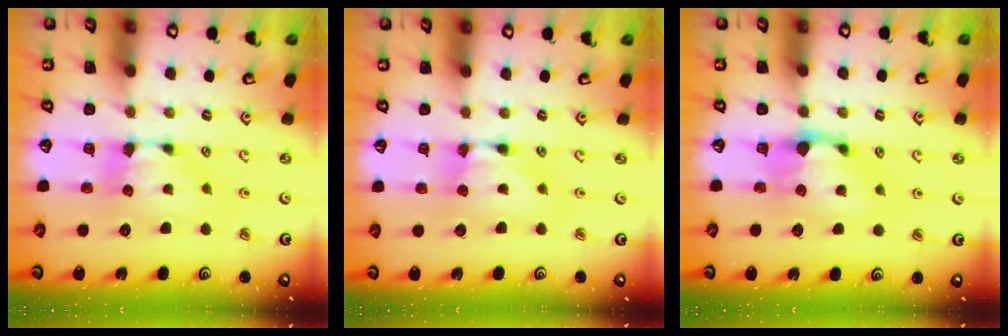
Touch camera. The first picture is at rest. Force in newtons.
{"total": 1.7, "press": 1.7, "slide": 0.1}
{"total": 1.4, "press": 0.8, "slide": 1.2}